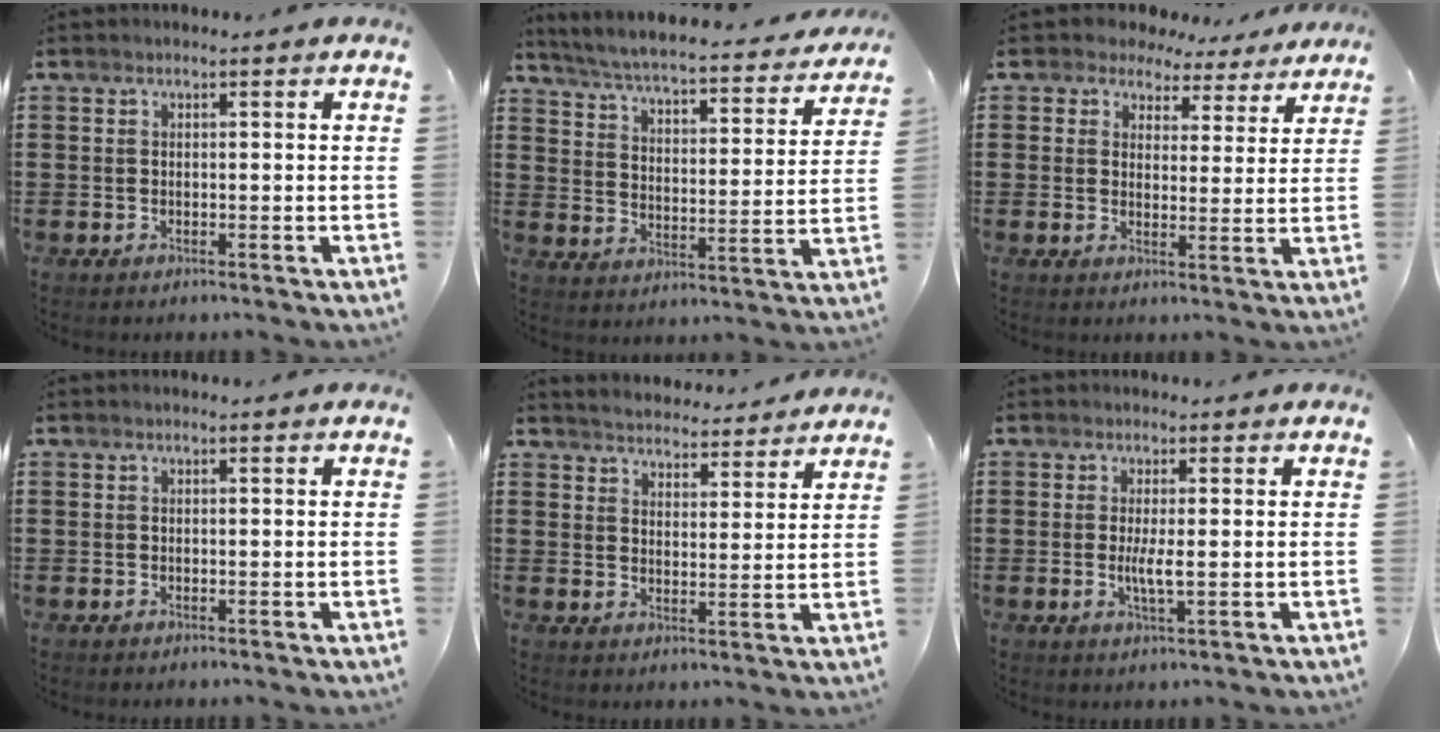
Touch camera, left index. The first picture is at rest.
{"total": 4.7, "force": [4.5, -0.2, 1.5], "torque": [-0.053, -0.038, 0.069]}
{"total": 4.3, "force": [3.7, 2.0, 0.4], "torque": [-0.023, -0.018, 0.063]}
{"total": 0.0}
{"total": 3.9, "force": [3.9, 0.1, -0.3], "torque": [-0.013, -0.025, 0.068]}
{"total": 3.2, "force": [0.0, 0.4, 3.1], "torque": [-0.056, -0.002, -0.001]}